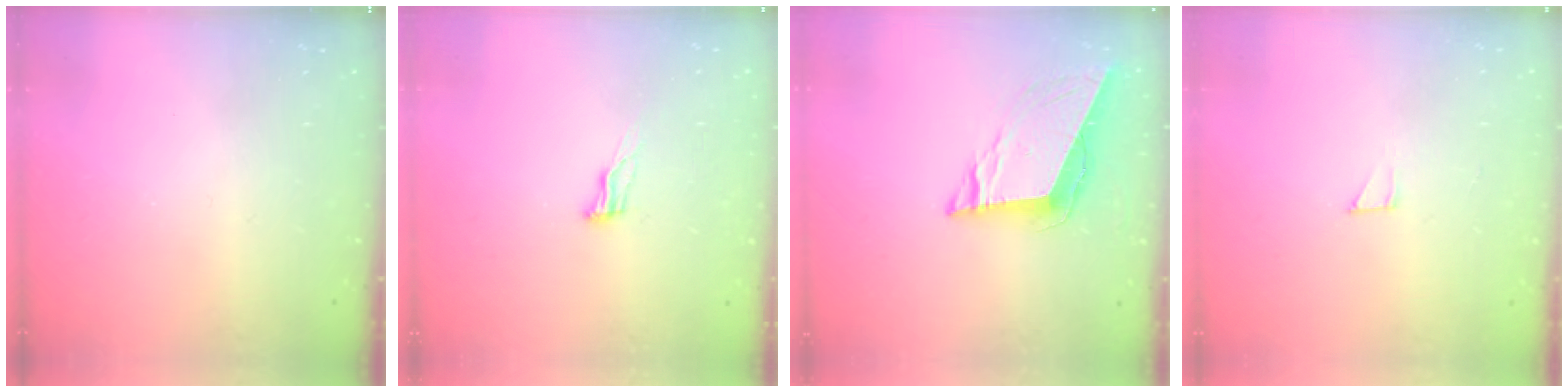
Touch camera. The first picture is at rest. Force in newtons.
{"total": 8.0, "press": 7.7, "slide": 2.0}
{"total": 10.4, "press": 9.8, "slide": 3.5}
{"total": 1.9, "press": 1.9, "slide": 0.1}